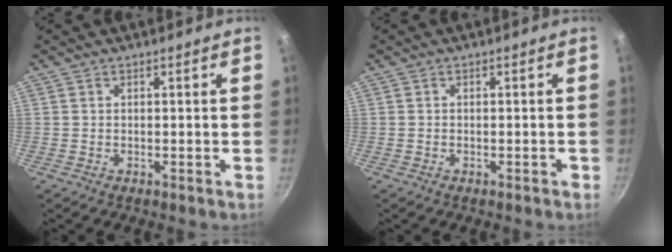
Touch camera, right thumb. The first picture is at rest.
{"total": 0.7, "force": [-0.4, 0.3, 0.5], "torque": [-0.005, 0.007, -0.005]}